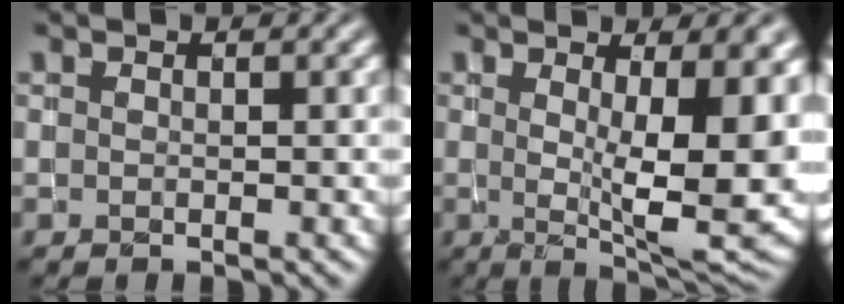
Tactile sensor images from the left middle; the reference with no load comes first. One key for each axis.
{"total": 12.4, "fx": 0.7, "fy": 4.1, "fz": 11.7, "tx": -0.143, "ty": -0.012, "tz": 0.018}